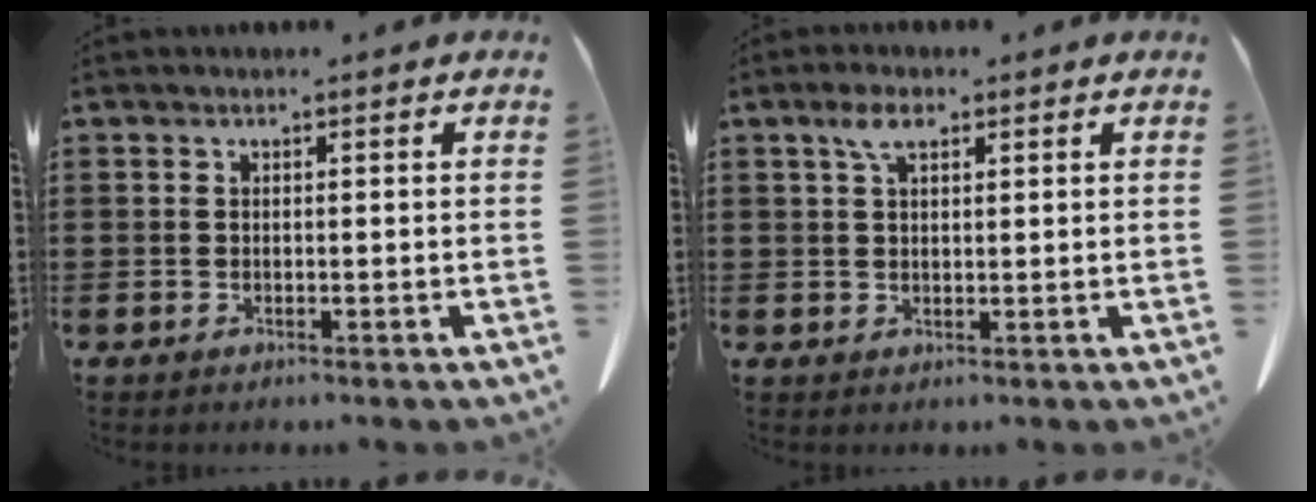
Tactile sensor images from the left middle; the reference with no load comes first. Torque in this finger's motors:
{"motor_torque": [0.99, 1.15, 0.03, 0.02]}